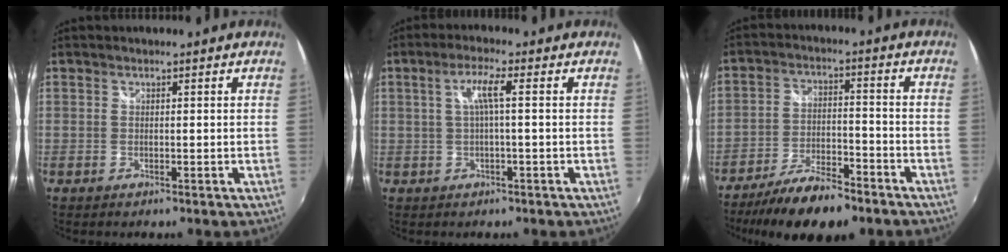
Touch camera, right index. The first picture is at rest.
{"total": 4.0, "force": [0.3, -0.1, 4.0], "torque": [-0.079, 0.004, 0.008]}
{"total": 14.1, "force": [-11.0, 3.9, 7.9], "torque": [-0.167, -0.017, -0.183]}